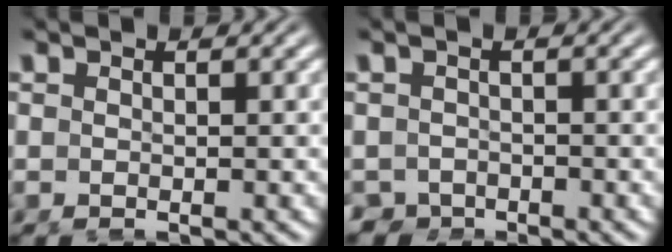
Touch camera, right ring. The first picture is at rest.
{"total": 4.1, "force": [-2.6, 3.1, 0.7], "torque": [-0.015, -0.024, -0.045]}